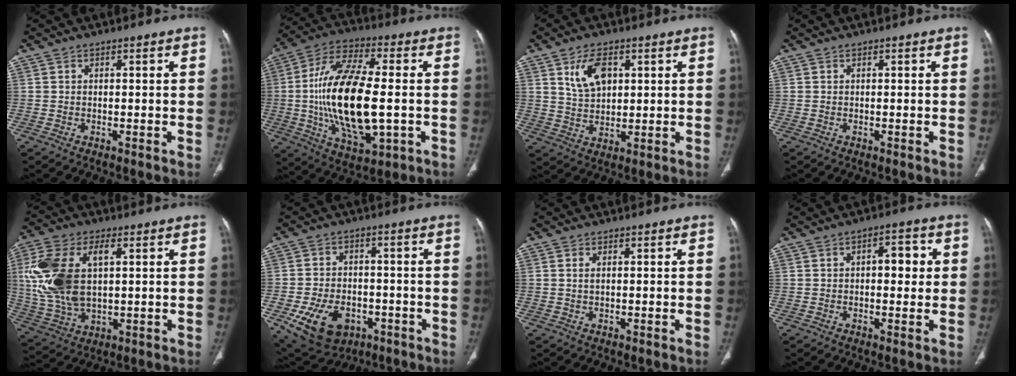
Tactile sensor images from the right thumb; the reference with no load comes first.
{"total": 22.8, "force": [-1.6, 9.8, 20.5], "torque": [-0.395, 0.005, -0.022]}
{"total": 7.8, "force": [3.0, 4.7, 5.5], "torque": [-0.088, -0.012, 0.065]}
{"total": 0.0}
{"total": 16.9, "force": [3.0, 9.3, 13.7], "torque": [-0.301, 0.003, 0.063]}
{"total": 14.2, "force": [-5.5, 9.8, 8.6], "torque": [-0.140, 0.019, -0.073]}
{"total": 1.2, "force": [0.4, 0.6, 1.0], "torque": [-0.024, 0.002, 0.009]}
{"total": 5.5, "force": [0.7, 2.9, 4.6], "torque": [-0.046, 0.011, 0.006]}